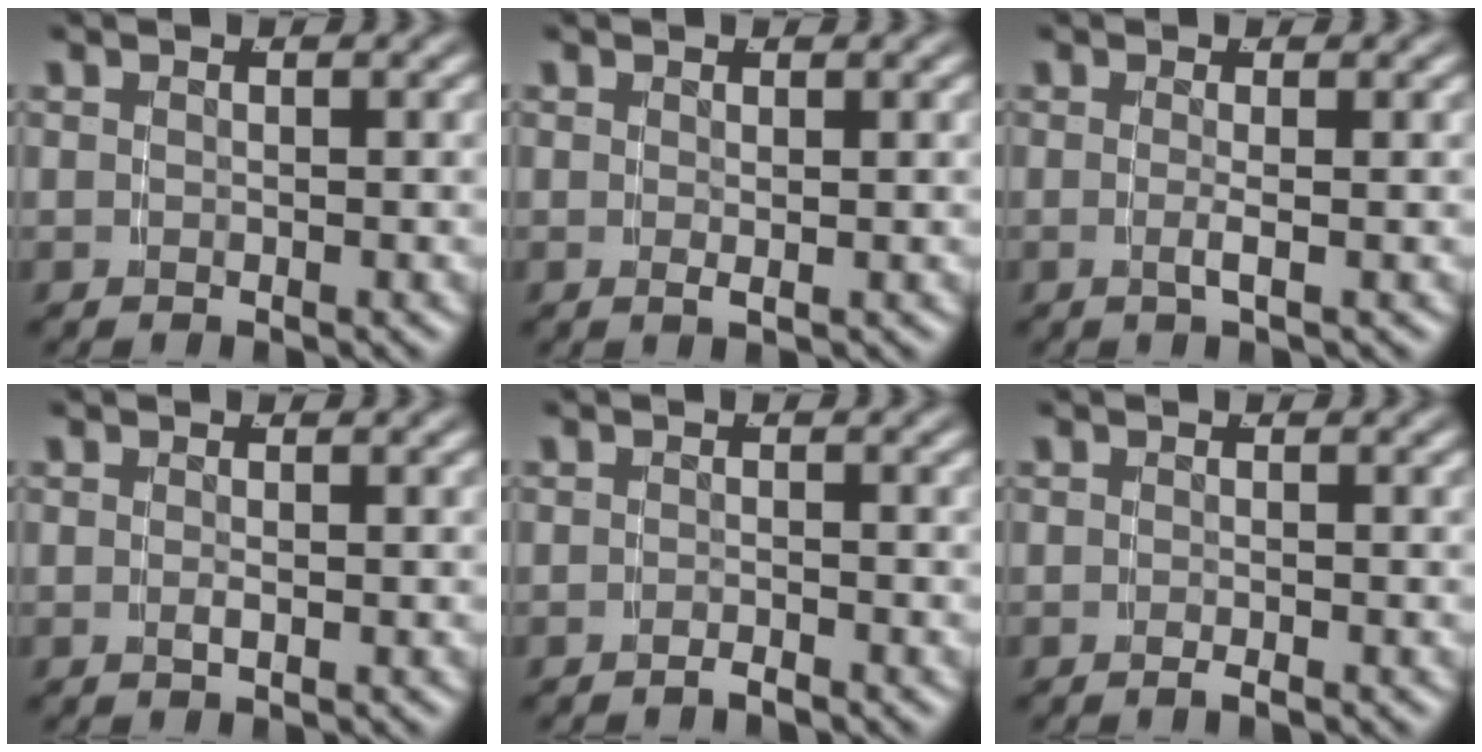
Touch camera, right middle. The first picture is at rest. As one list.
[{"total": 0.8, "force": [0.2, -0.6, 0.4], "torque": [-0.007, -0.004, 0.006]}, {"total": 1.3, "force": [-0.4, -0.6, 1.0], "torque": [-0.026, -0.009, -0.005]}, {"total": 0.6, "force": [-0.2, -0.4, 0.4], "torque": [-0.010, -0.004, 0.002]}, {"total": 1.1, "force": [-1.0, -0.5, 0.1], "torque": [-0.005, 0.002, -0.021]}, {"total": 0.9, "force": [-0.7, -0.5, 0.3], "torque": [-0.006, 0.003, -0.014]}]